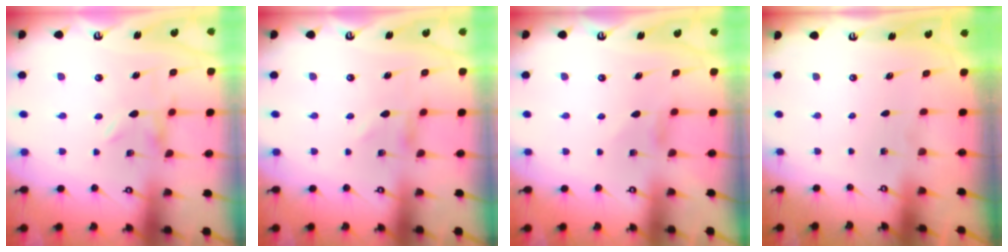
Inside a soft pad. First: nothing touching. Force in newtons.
{"total": 0.0}
{"total": 2.7, "press": 2.7, "slide": 0.3}
{"total": 0.0}